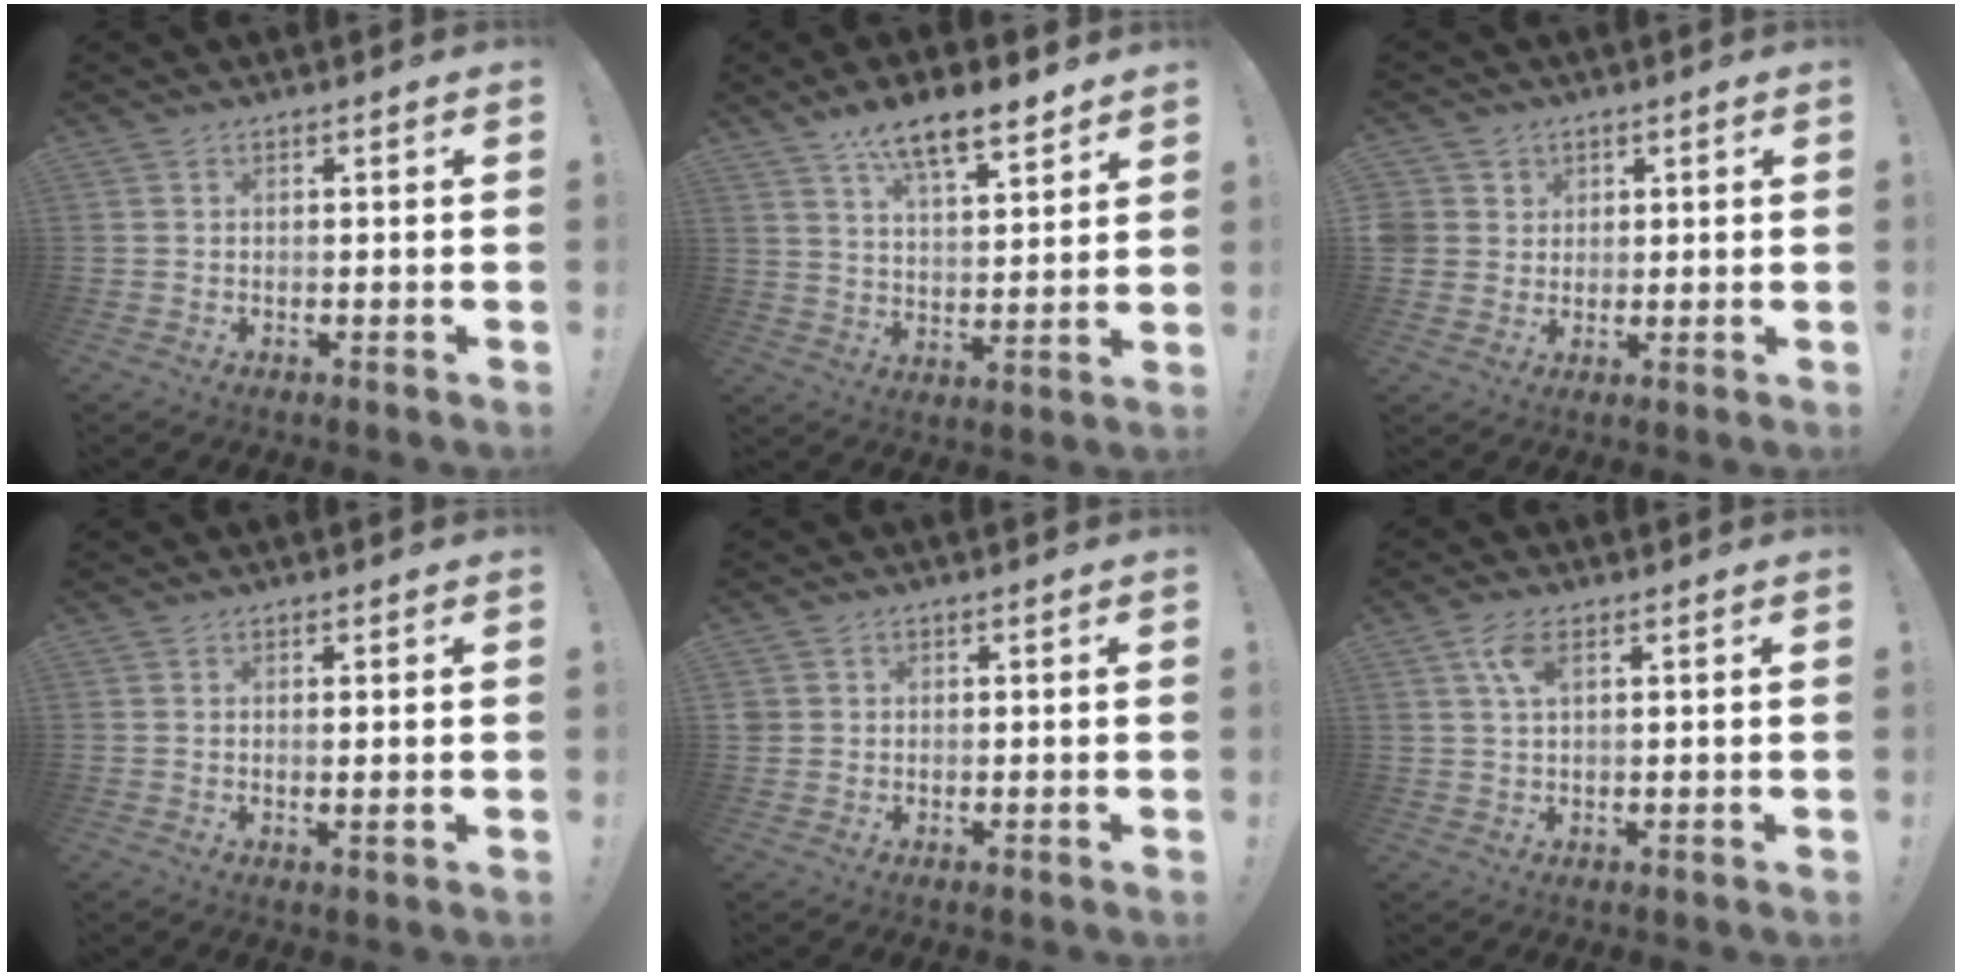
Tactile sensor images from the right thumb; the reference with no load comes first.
{"total": 12.1, "force": [8.6, 3.8, 7.6], "torque": [-0.125, -0.046, 0.151]}
{"total": 4.9, "force": [1.8, 4.5, 0.3], "torque": [-0.020, -0.014, 0.036]}
{"total": 1.5, "force": [0.4, -0.2, 1.5], "torque": [-0.014, -0.007, 0.004]}
{"total": 2.0, "force": [0.5, 1.9, 0.3], "torque": [-0.004, 0.001, 0.011]}
{"total": 4.8, "force": [2.0, 2.2, 3.9], "torque": [-0.064, -0.001, 0.033]}